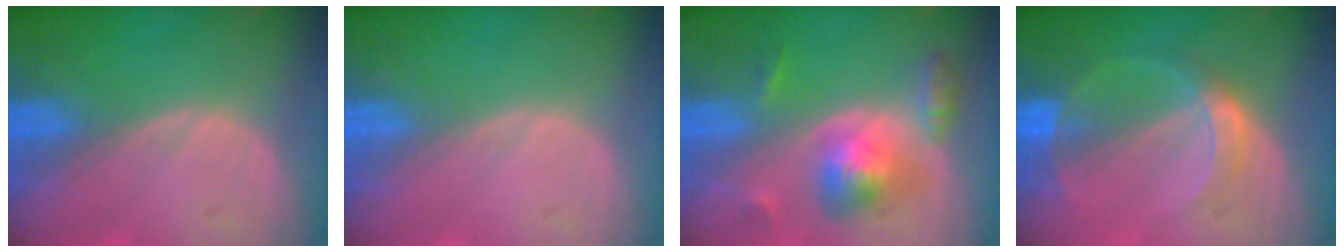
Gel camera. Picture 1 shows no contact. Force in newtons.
{"total": 0.0}
{"total": 6.1, "press": 6.1, "slide": 0.3}
{"total": 5.2, "press": 4.7, "slide": 2.0}